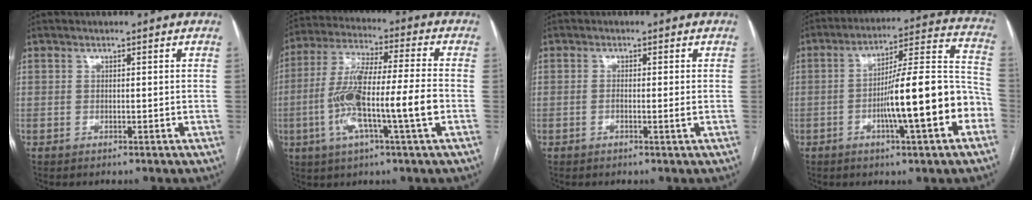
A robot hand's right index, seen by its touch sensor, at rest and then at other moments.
{"total": 14.5, "force": [-3.4, 0.7, 14.1], "torque": [-0.275, 0.005, -0.066]}
{"total": 1.6, "force": [-0.3, 0.0, 1.6], "torque": [-0.027, -0.002, -0.006]}
{"total": 16.5, "force": [-4.9, 1.3, 15.6], "torque": [-0.236, 0.017, -0.074]}